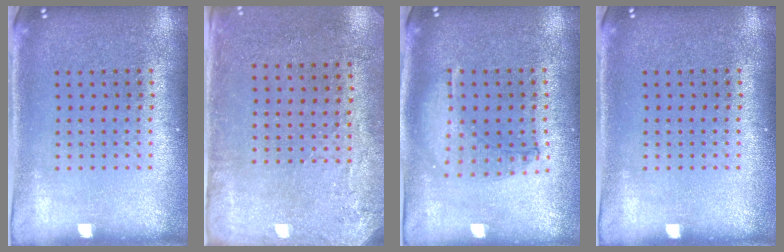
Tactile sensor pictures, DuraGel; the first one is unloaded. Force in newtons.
{"total": 2.8, "press": 2.3, "slide": 1.6}
{"total": 0.9, "press": 0.9, "slide": 0.2}
{"total": 0.0}